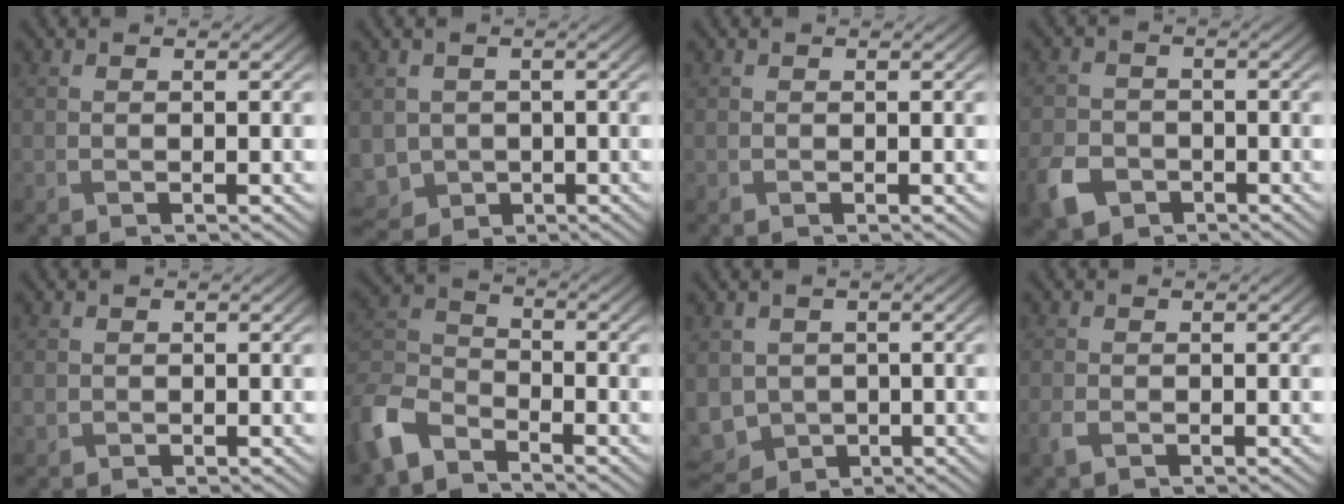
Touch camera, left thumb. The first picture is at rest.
{"total": 4.7, "force": [-0.7, 4.3, 1.7], "torque": [-0.061, -0.022, -0.019]}
{"total": 0.0}
{"total": 5.1, "force": [-2.8, 3.7, 2.2], "torque": [-0.063, -0.009, -0.062]}
{"total": 1.0, "force": [0.0, 1.0, 0.0], "torque": [-0.001, -0.005, -0.002]}
{"total": 8.2, "force": [-6.1, 4.1, 3.8], "torque": [-0.103, -0.014, -0.142]}
{"total": 6.1, "force": [-0.8, 5.2, 3.1], "torque": [-0.098, -0.020, -0.020]}
{"total": 1.4, "force": [-0.7, 0.9, 0.8], "torque": [-0.024, -0.004, -0.014]}